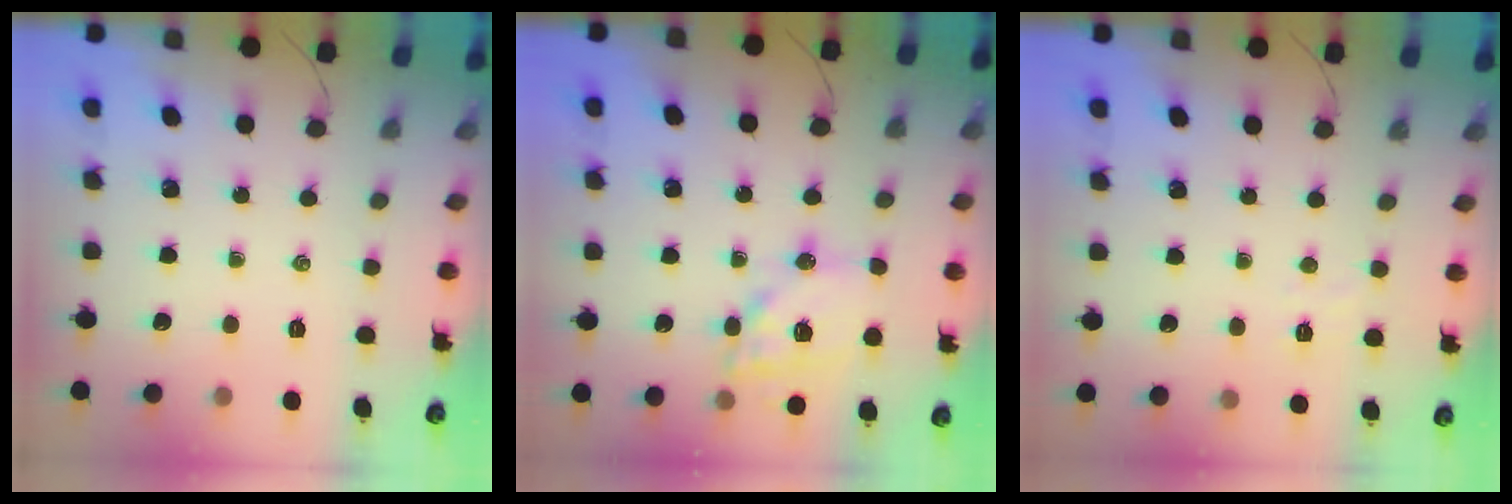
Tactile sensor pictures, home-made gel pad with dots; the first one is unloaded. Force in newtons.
{"total": 16.5, "press": 16.3, "slide": 2.6}
{"total": 2.5, "press": 2.4, "slide": 0.8}